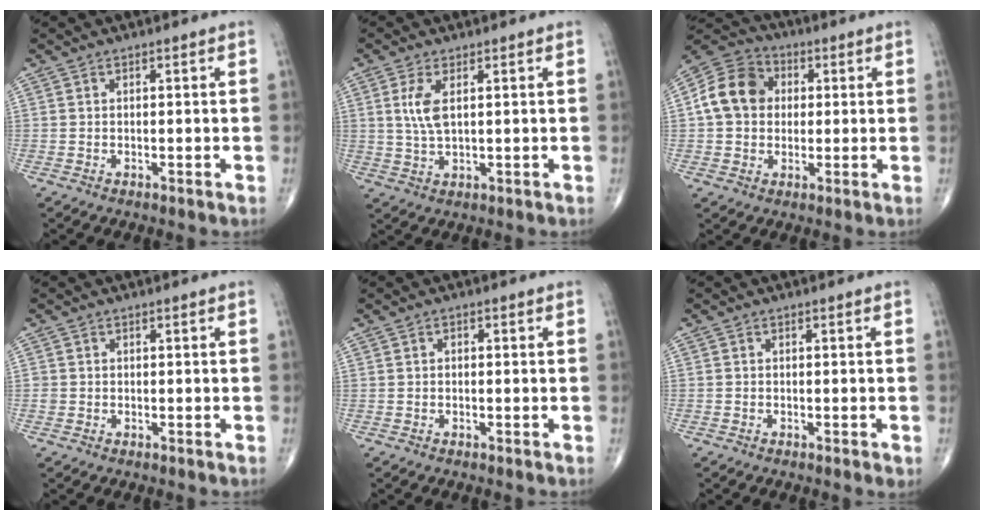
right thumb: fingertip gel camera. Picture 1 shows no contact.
{"total": 4.9, "force": [1.4, 2.0, 4.3], "torque": [-0.095, -0.006, 0.032]}
{"total": 11.6, "force": [1.4, 9.6, 6.4], "torque": [-0.102, 0.020, 0.013]}
{"total": 1.0, "force": [-0.1, 0.9, 0.2], "torque": [0.003, 0.004, -0.003]}
{"total": 0.6, "force": [-0.1, 0.5, 0.4], "torque": [-0.001, 0.002, -0.006]}
{"total": 1.1, "force": [-0.6, 0.4, 0.8], "torque": [-0.007, -0.001, -0.012]}